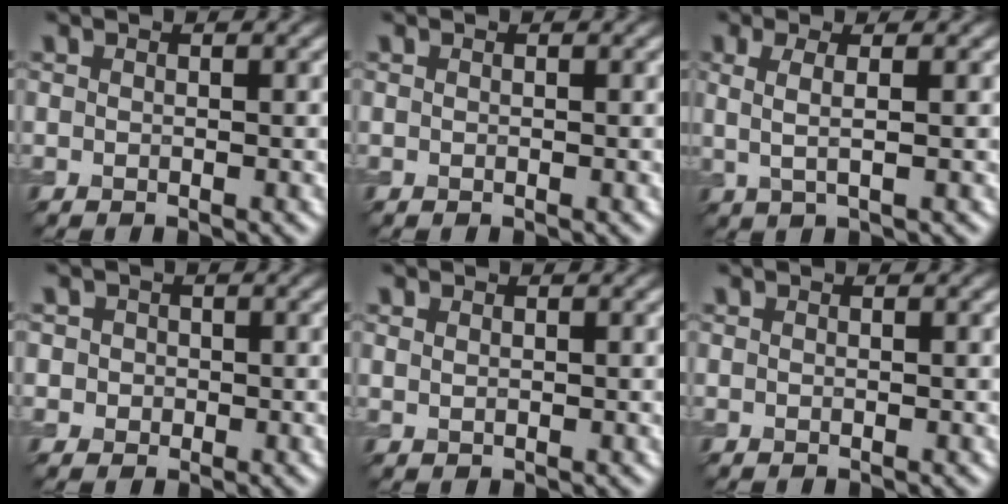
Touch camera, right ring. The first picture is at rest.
{"total": 0.0}
{"total": 2.4, "force": [0.5, 0.7, 2.2], "torque": [-0.047, -0.001, 0.009]}
{"total": 2.1, "force": [0.5, 1.9, 0.7], "torque": [0.006, 0.008, 0.001]}
{"total": 0.7, "force": [0.4, 0.5, 0.3], "torque": [-0.009, -0.002, 0.010]}
{"total": 0.0}